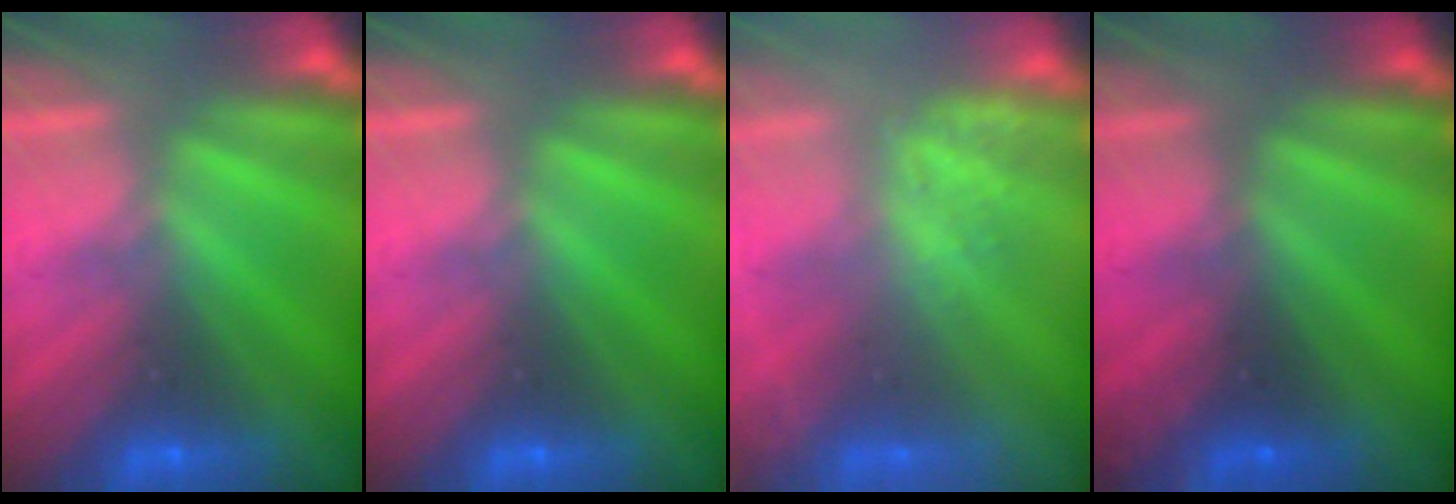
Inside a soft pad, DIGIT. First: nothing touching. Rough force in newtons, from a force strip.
{"total": 0.0}
{"total": 2.4}
{"total": 2.4}